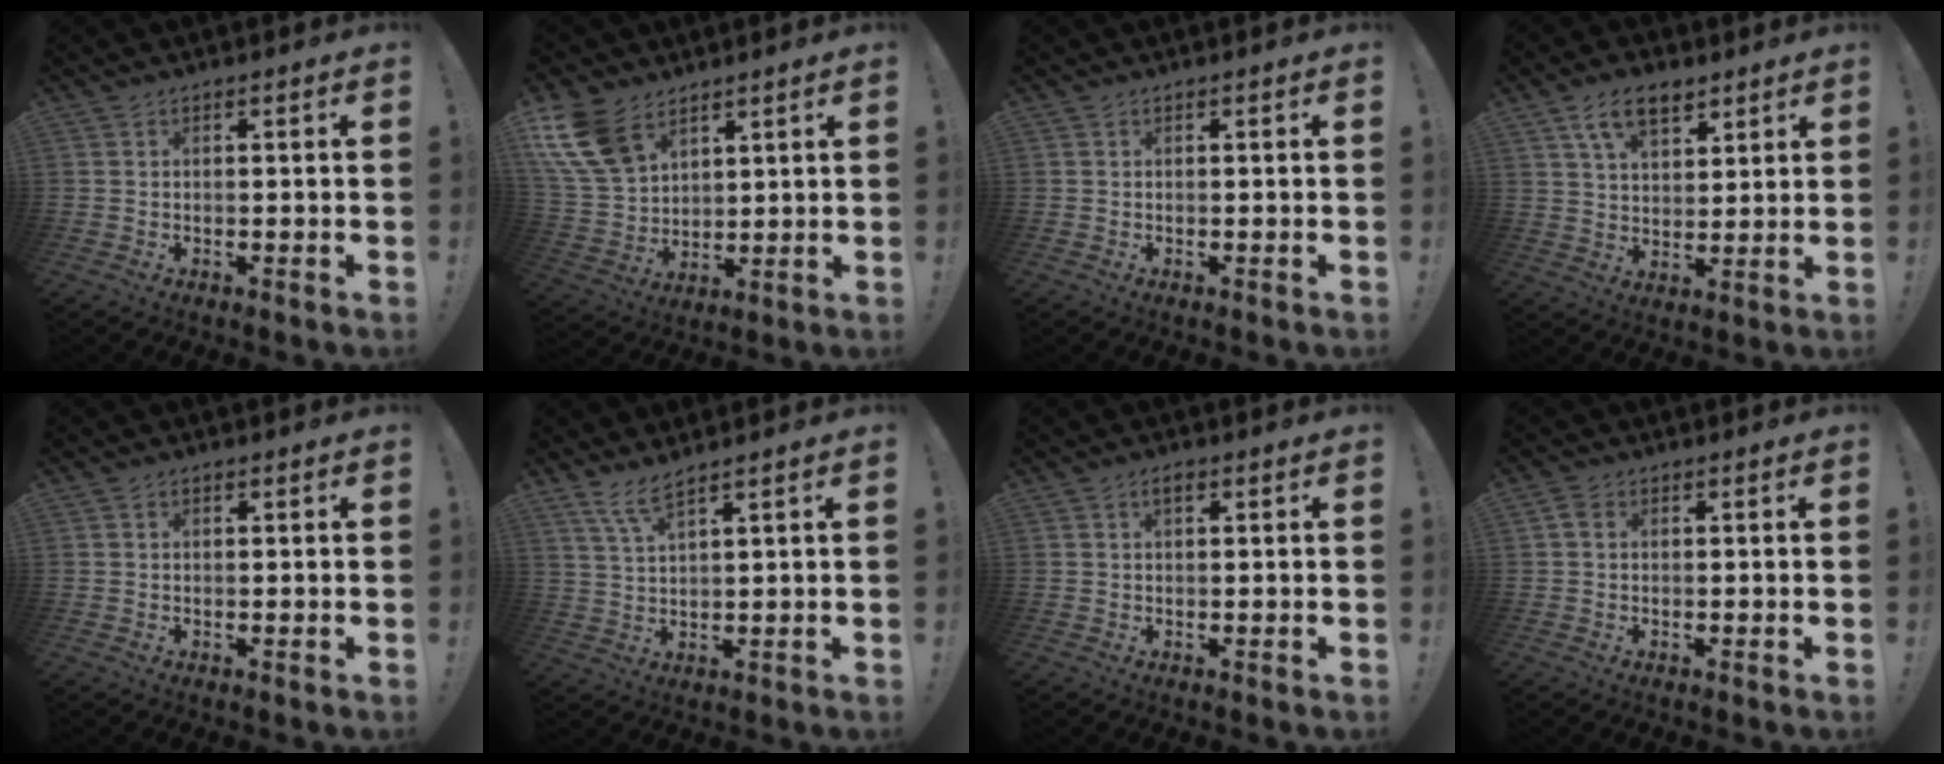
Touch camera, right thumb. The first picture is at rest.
{"total": 14.8, "force": [8.5, 9.3, 7.7], "torque": [-0.159, -0.039, 0.168]}
{"total": 0.0}
{"total": 10.5, "force": [6.2, 5.9, 6.1], "torque": [-0.100, -0.014, 0.117]}
{"total": 0.5, "force": [0.1, 0.5, 0.2], "torque": [-0.009, 0.005, 0.003]}
{"total": 5.7, "force": [4.3, 0.7, 3.7], "torque": [-0.085, -0.016, 0.079]}
{"total": 1.8, "force": [0.9, 0.8, 1.3], "torque": [-0.026, 0.004, 0.014]}
{"total": 2.3, "force": [0.4, 1.8, 1.3], "torque": [-0.018, 0.002, 0.007]}